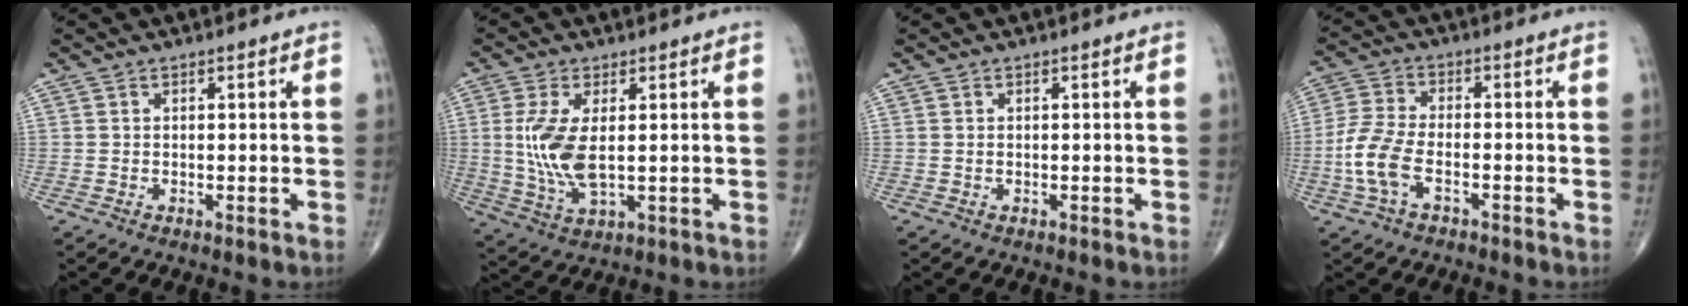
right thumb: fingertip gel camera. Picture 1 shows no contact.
{"total": 9.4, "force": [0.7, 4.0, 8.5], "torque": [-0.193, -0.012, 0.022]}
{"total": 0.0}
{"total": 8.3, "force": [-2.9, 4.2, 6.6], "torque": [-0.155, 0.022, -0.061]}